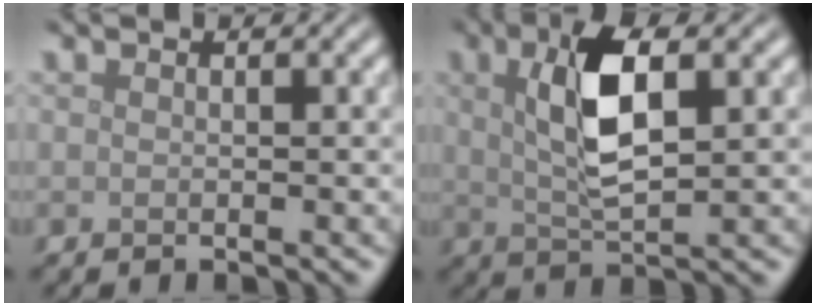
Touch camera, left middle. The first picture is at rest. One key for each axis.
{"total": 6.3, "fx": 1.6, "fy": 2.2, "fz": 5.7, "tx": -0.110, "ty": 0.008, "tz": 0.028}